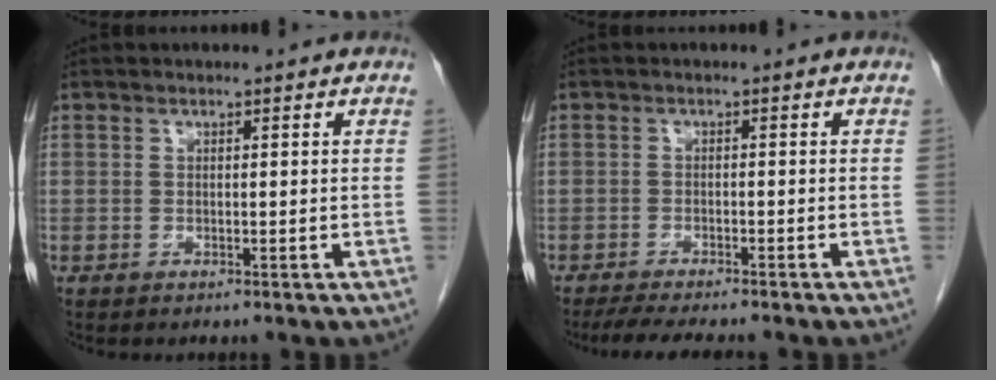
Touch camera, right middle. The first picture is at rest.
{"total": 7.4, "force": [-6.3, 0.9, 3.7], "torque": [-0.056, -0.016, -0.096]}